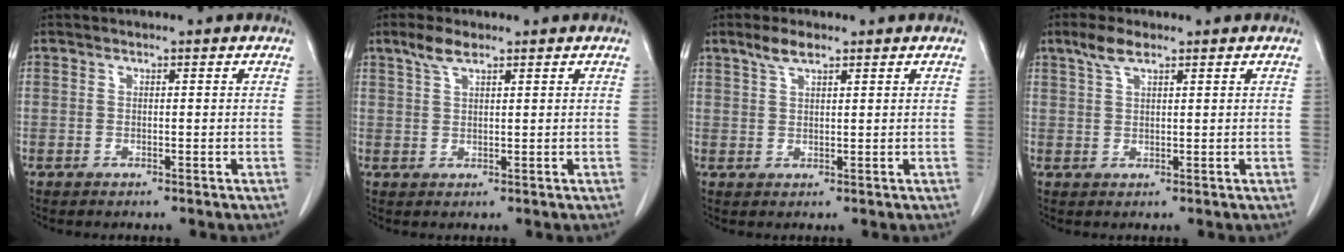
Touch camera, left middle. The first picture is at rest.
{"total": 3.1, "force": [2.2, 0.7, 2.1], "torque": [-0.049, 0.007, 0.047]}
{"total": 3.0, "force": [2.2, 0.7, 2.0], "torque": [-0.044, 0.005, 0.046]}
{"total": 3.3, "force": [2.3, 0.8, 2.3], "torque": [-0.054, 0.009, 0.049]}